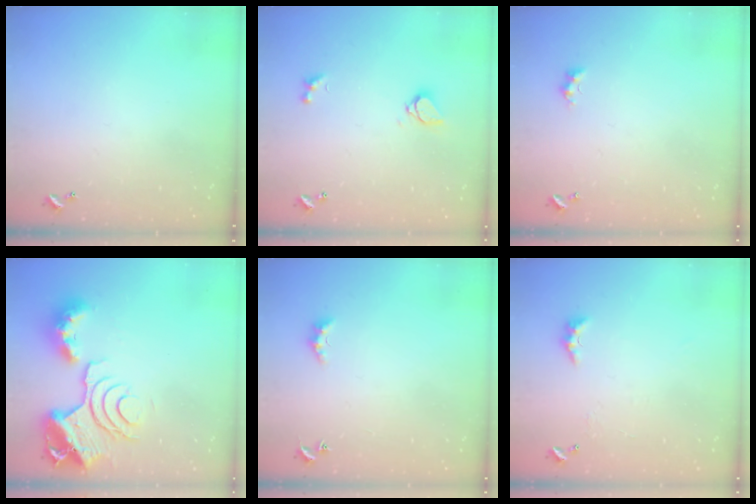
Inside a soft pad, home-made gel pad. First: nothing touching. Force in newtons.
{"total": 1.6, "press": 1.5, "slide": 0.5}
{"total": 2.7, "press": 2.6, "slide": 0.6}
{"total": 14.3, "press": 14.2, "slide": 1.1}
{"total": 2.4, "press": 2.4, "slide": 0.6}
{"total": 3.0, "press": 2.9, "slide": 0.7}